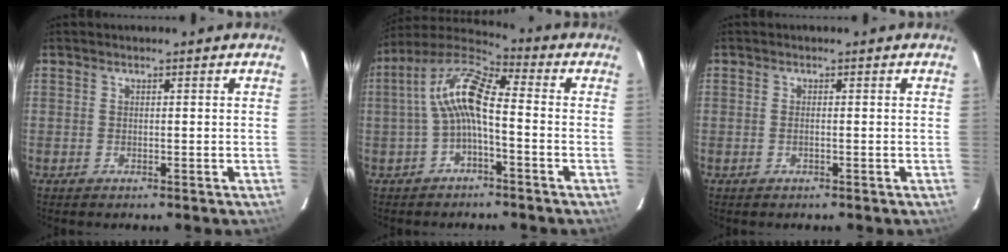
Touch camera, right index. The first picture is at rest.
{"total": 9.8, "force": [-1.3, 3.1, 9.2], "torque": [-0.192, 0.024, -0.029]}
{"total": 0.8, "force": [-0.3, -0.1, 0.8], "torque": [-0.015, 0.001, -0.006]}